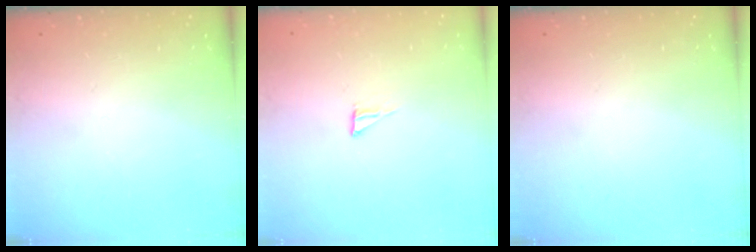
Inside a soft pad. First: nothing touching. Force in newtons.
{"total": 3.4, "press": 3.4, "slide": 0.3}
{"total": 0.0}